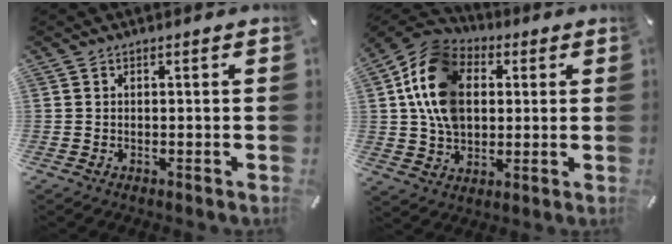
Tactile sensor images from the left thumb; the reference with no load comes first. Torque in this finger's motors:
{"motor_torque": [0.37, 1.10, 1.60, -1.17, 0.57]}